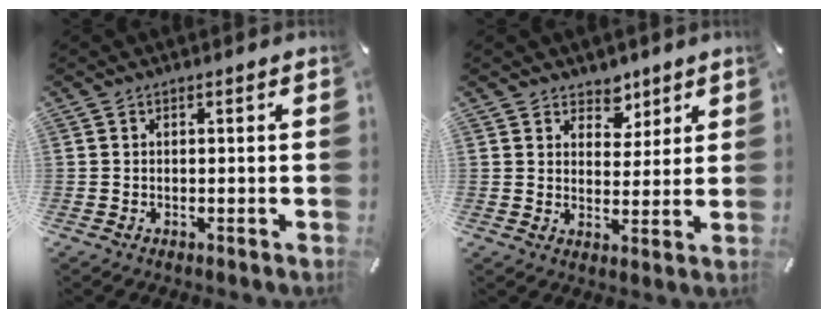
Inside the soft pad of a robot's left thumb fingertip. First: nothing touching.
{"total": 5.7, "force": [4.0, 4.2, 0.3], "torque": [0.012, -0.031, 0.067]}